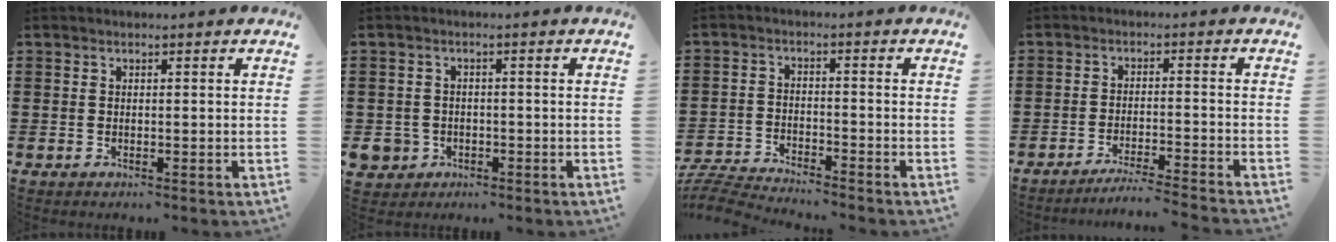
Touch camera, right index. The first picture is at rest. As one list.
[{"total": 3.3, "force": [-1.8, 2.7, 0.6], "torque": [-0.032, -0.002, -0.040]}, {"total": 5.1, "force": [-5.0, -0.1, 0.5], "torque": [-0.029, -0.007, -0.107]}, {"total": 3.8, "force": [-3.6, -0.7, 1.0], "torque": [-0.018, -0.008, -0.072]}]